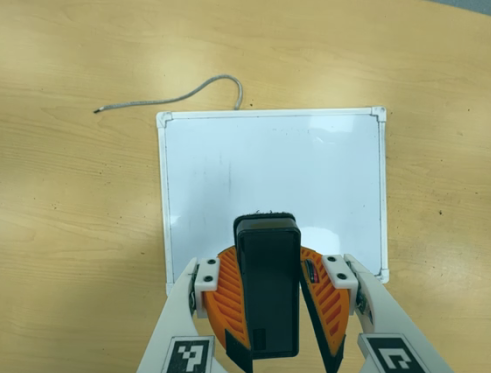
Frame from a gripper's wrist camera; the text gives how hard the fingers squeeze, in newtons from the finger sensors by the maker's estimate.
{"total": 9.2, "left": 9.8, "right": 8.7}